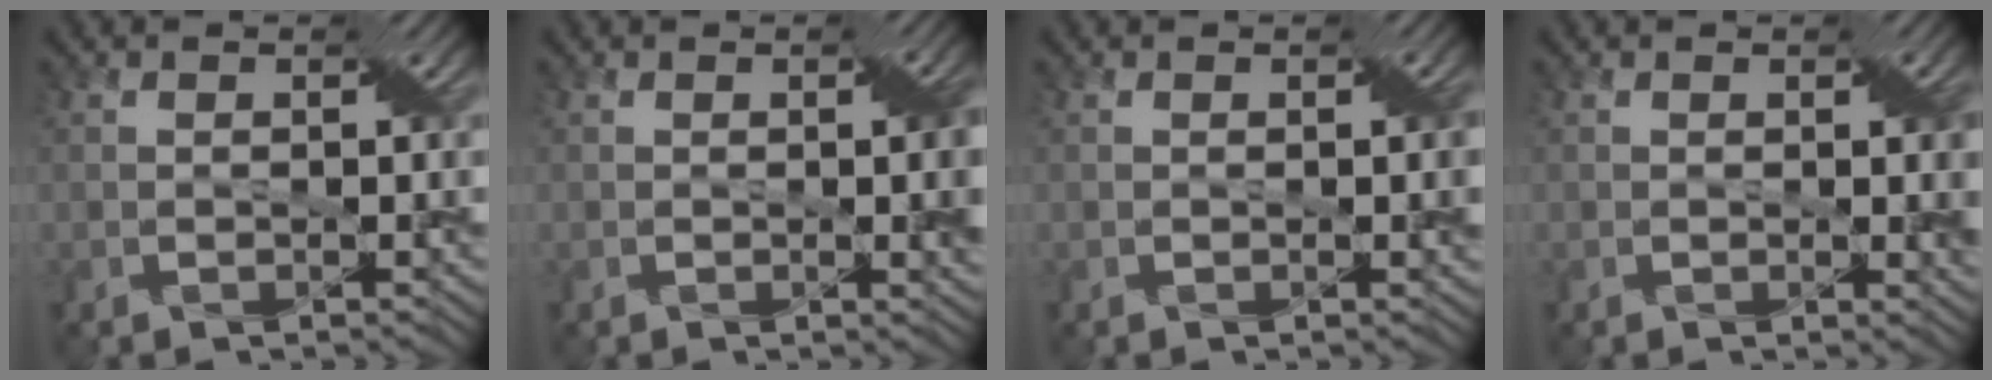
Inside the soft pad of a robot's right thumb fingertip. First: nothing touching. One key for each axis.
{"total": 3.8, "fx": 0.0, "fy": 0.8, "fz": 3.7, "tx": -0.054, "ty": 0.001, "tz": 0.002}
{"total": 1.9, "fx": 0.1, "fy": 0.3, "fz": 1.9, "tx": -0.025, "ty": 0.002, "tz": 0.001}
{"total": 2.7, "fx": 0.2, "fy": 0.6, "fz": 2.7, "tx": -0.039, "ty": 0.002, "tz": 0.005}